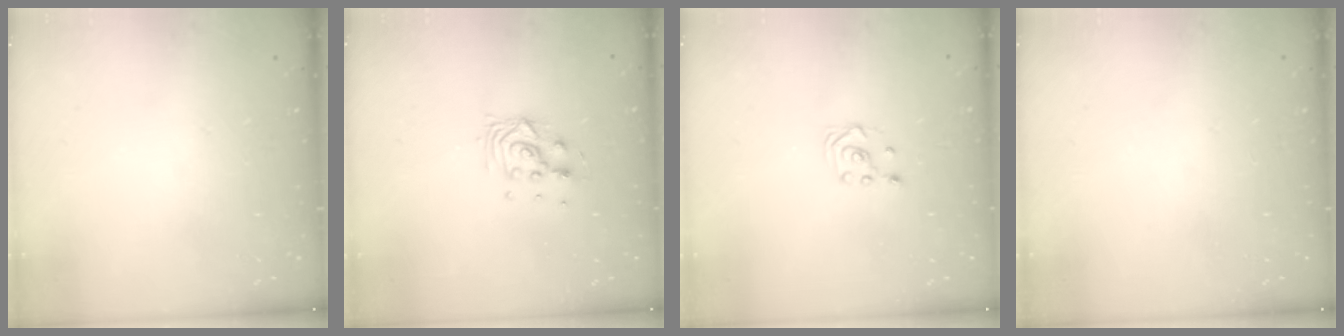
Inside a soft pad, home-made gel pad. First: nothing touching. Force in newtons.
{"total": 6.9, "press": 6.9, "slide": 0.7}
{"total": 2.7, "press": 2.4, "slide": 1.2}
{"total": 0.0}